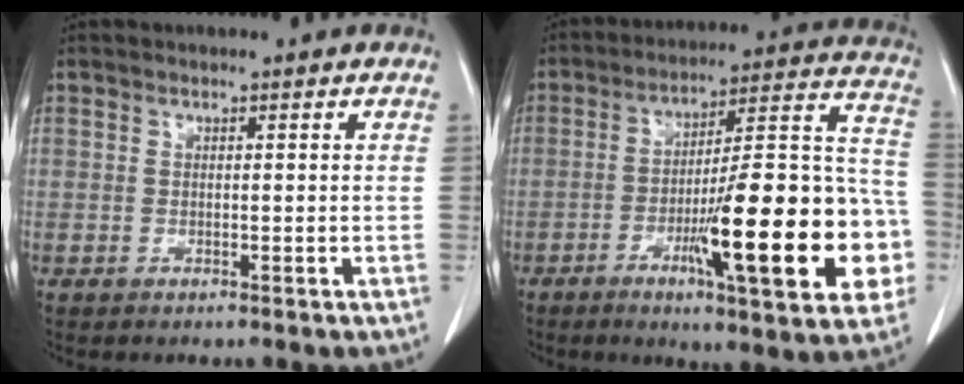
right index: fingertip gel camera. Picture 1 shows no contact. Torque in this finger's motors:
{"motor_torque": [1.67, -0.42, 0.88, 0.20]}